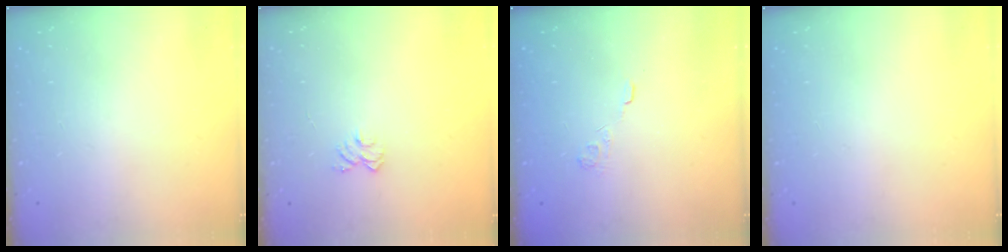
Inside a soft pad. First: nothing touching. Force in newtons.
{"total": 7.1, "press": 7.0, "slide": 0.6}
{"total": 2.4, "press": 1.9, "slide": 1.4}
{"total": 0.0}